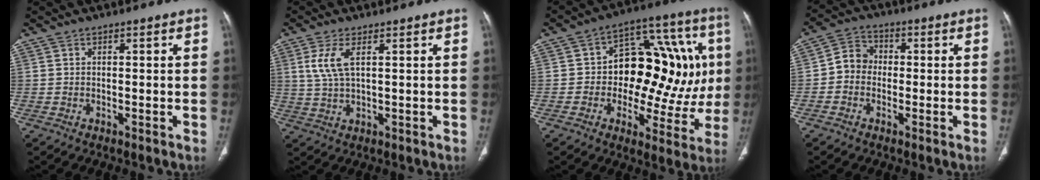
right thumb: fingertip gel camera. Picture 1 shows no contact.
{"total": 5.8, "force": [2.0, 2.0, 5.1], "torque": [-0.127, -0.005, 0.050]}
{"total": 22.4, "force": [1.8, 13.0, 18.1], "torque": [-0.186, 0.027, 0.030]}
{"total": 5.6, "force": [-0.8, 5.0, 2.5], "torque": [-0.024, 0.020, -0.028]}